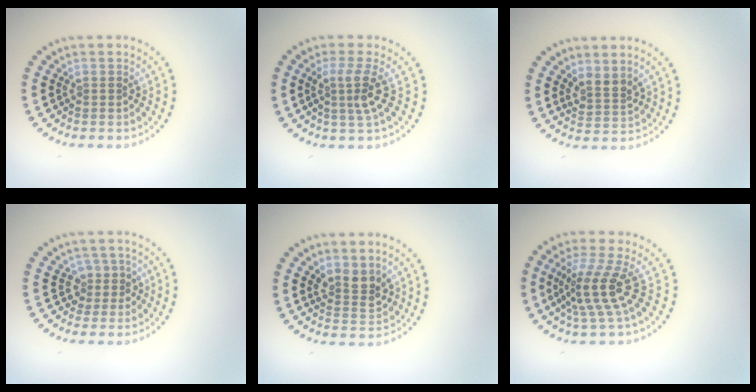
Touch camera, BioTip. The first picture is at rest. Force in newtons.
{"total": 2.7, "press": 2.0, "slide": 1.8}
{"total": 2.1, "press": 1.5, "slide": 1.5}
{"total": 2.0, "press": 1.5, "slide": 1.3}
{"total": 2.8, "press": 2.5, "slide": 1.2}
{"total": 4.0, "press": 2.8, "slide": 2.8}